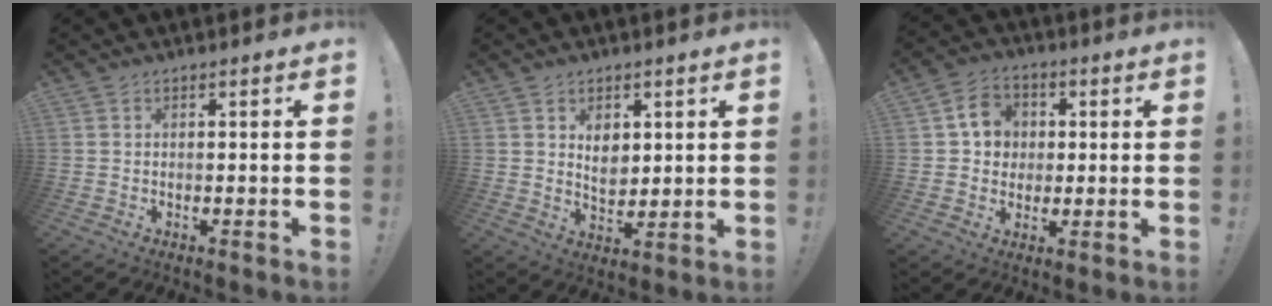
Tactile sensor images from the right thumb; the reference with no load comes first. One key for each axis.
{"total": 6.3, "fx": 2.6, "fy": 4.9, "fz": 2.9, "tx": -0.041, "ty": -0.015, "tz": 0.050}
{"total": 9.8, "fx": 2.5, "fy": 8.6, "fz": 3.9, "tx": -0.061, "ty": 0.005, "tz": 0.055}